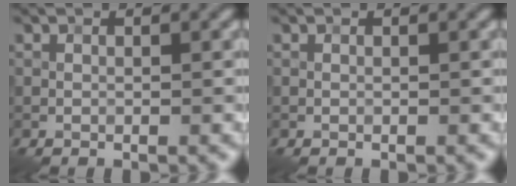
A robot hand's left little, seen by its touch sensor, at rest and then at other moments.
{"total": 0.0}